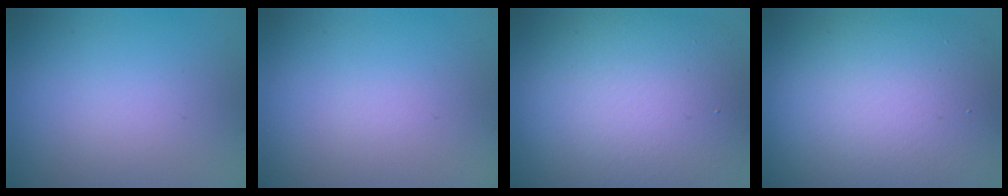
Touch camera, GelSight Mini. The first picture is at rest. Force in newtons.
{"total": 0.0}
{"total": 13.4, "press": 13.4, "slide": 0.5}
{"total": 13.9, "press": 13.9, "slide": 0.7}